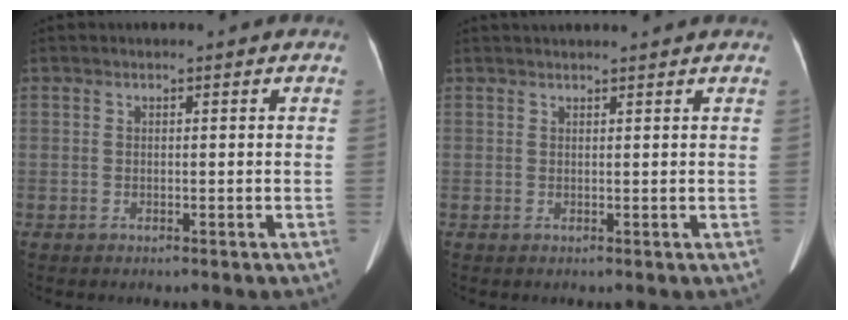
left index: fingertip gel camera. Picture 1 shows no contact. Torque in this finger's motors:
{"motor_torque": [0.48, -0.61, 0.00, 0.04]}